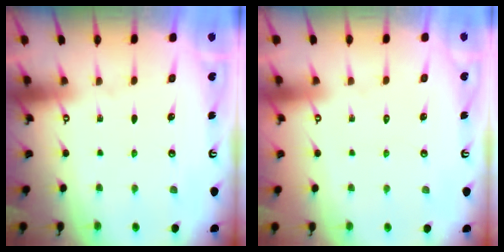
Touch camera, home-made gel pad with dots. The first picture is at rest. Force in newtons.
{"total": 1.6, "press": 1.6, "slide": 0.1}